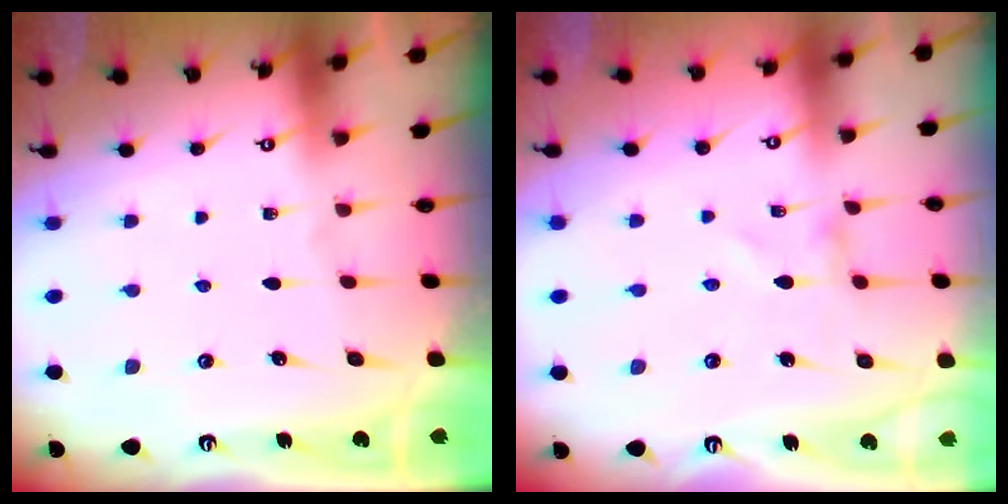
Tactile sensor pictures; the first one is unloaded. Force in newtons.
{"total": 0.8, "press": 0.8, "slide": 0.1}